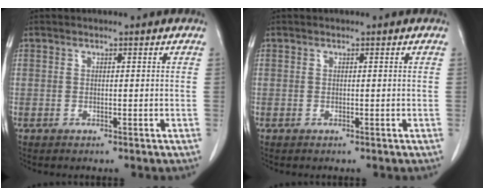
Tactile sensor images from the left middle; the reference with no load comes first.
{"total": 0.0}